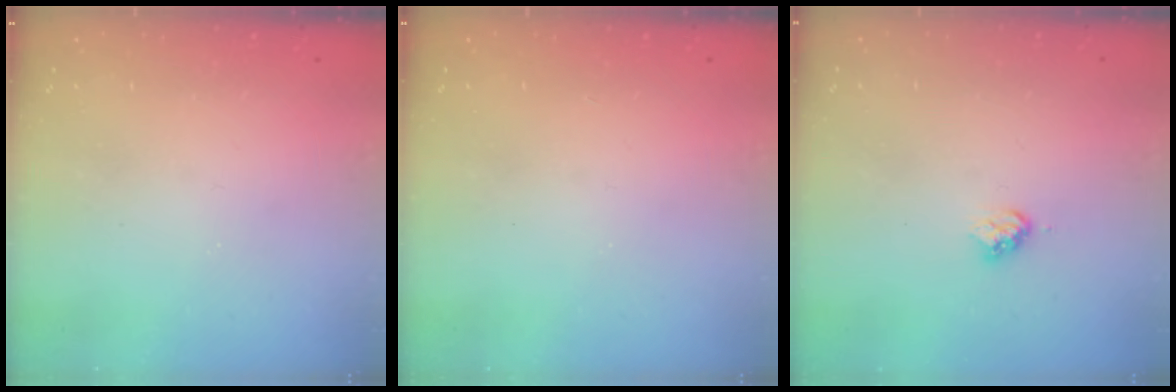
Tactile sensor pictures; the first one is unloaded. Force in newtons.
{"total": 1.1, "press": 1.1, "slide": 0.1}
{"total": 3.2, "press": 3.2, "slide": 0.4}